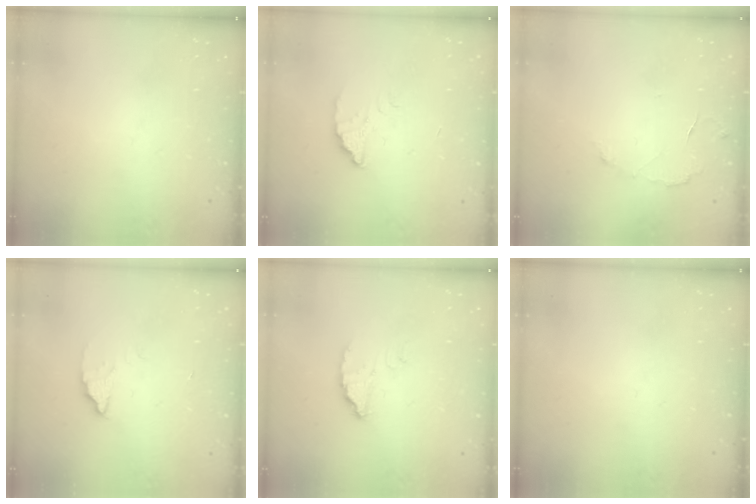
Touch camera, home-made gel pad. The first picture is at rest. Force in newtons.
{"total": 2.6, "press": 2.6, "slide": 0.2}
{"total": 3.8, "press": 3.8, "slide": 0.2}
{"total": 2.6, "press": 2.6, "slide": 0.2}
{"total": 2.6, "press": 2.6, "slide": 0.2}
{"total": 0.0}